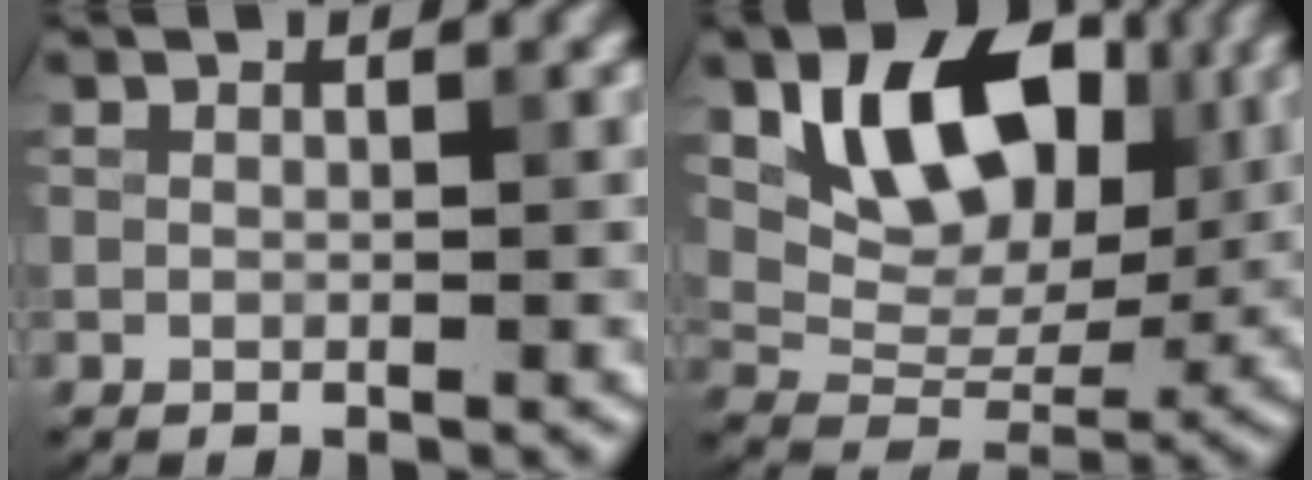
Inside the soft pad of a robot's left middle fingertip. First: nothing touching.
{"total": 9.8, "force": [3.4, 6.4, 6.6], "torque": [-0.110, -0.009, 0.054]}